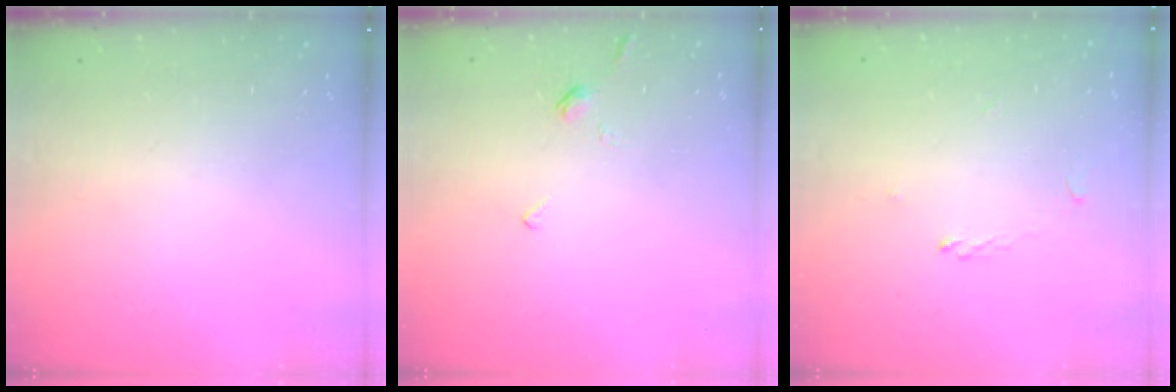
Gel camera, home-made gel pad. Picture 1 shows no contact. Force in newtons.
{"total": 2.1, "press": 2.0, "slide": 0.6}
{"total": 1.2, "press": 1.2, "slide": 0.3}